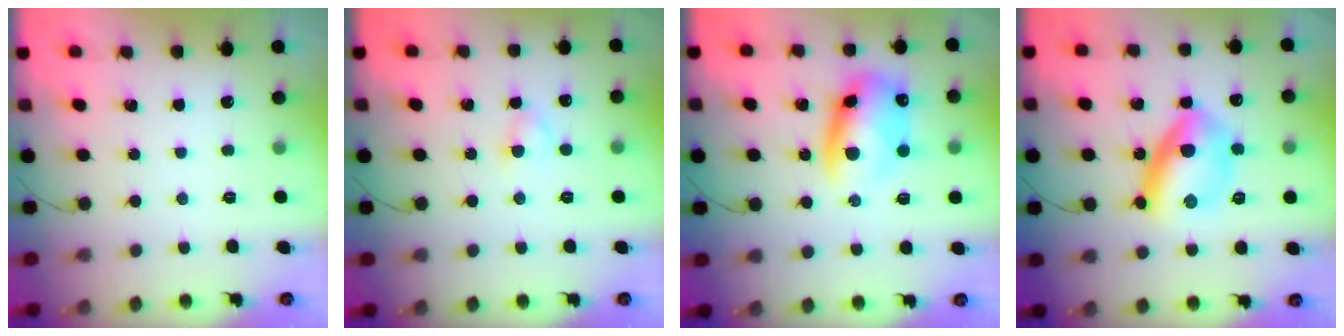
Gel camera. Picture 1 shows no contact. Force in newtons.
{"total": 2.9, "press": 2.8, "slide": 0.8}
{"total": 11.1, "press": 10.8, "slide": 2.3}
{"total": 12.8, "press": 12.8, "slide": 0.3}